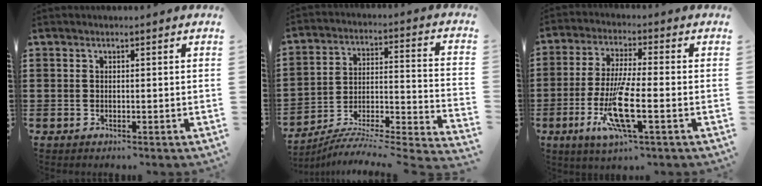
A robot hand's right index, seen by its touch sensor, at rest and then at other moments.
{"total": 5.1, "force": [-4.3, 0.3, 2.6], "torque": [-0.043, -0.015, -0.090]}
{"total": 9.9, "force": [-3.2, 1.8, 9.2], "torque": [-0.190, -0.014, -0.061]}